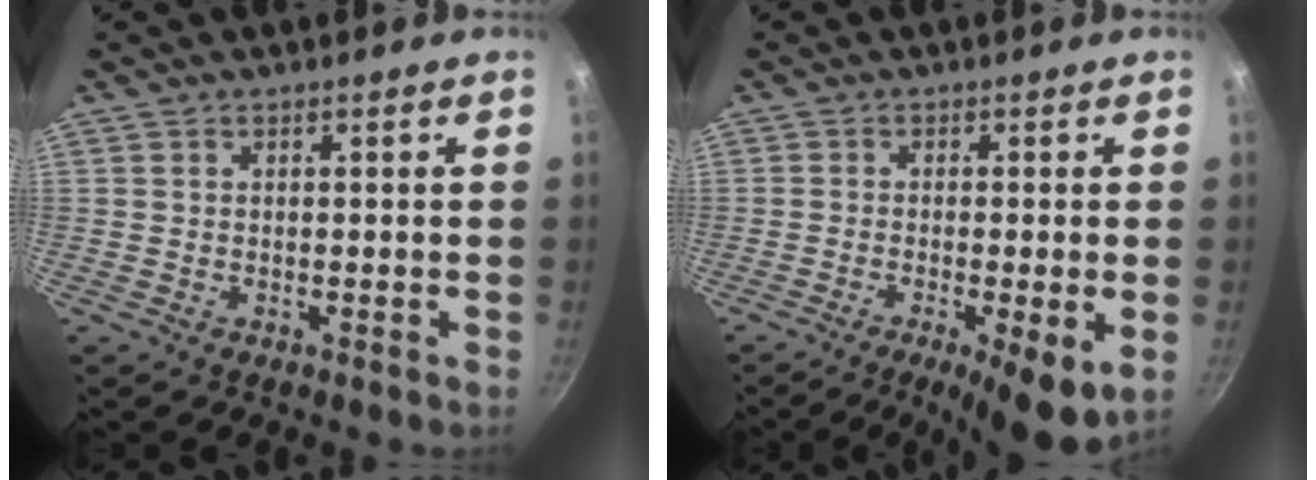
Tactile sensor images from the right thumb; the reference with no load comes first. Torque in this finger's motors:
{"motor_torque": [1.20, 0.90, -0.01, -0.14, 0.07]}